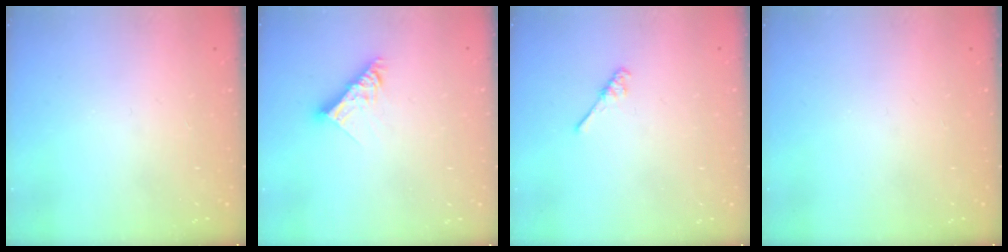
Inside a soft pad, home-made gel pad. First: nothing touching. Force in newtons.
{"total": 9.8, "press": 9.8, "slide": 0.8}
{"total": 3.1, "press": 3.1, "slide": 0.5}
{"total": 0.0}